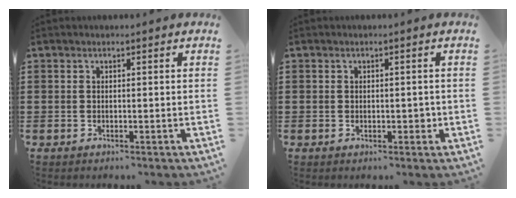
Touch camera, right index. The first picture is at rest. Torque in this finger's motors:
{"motor_torque": [-0.04, 0.00, 0.03, 0.00]}